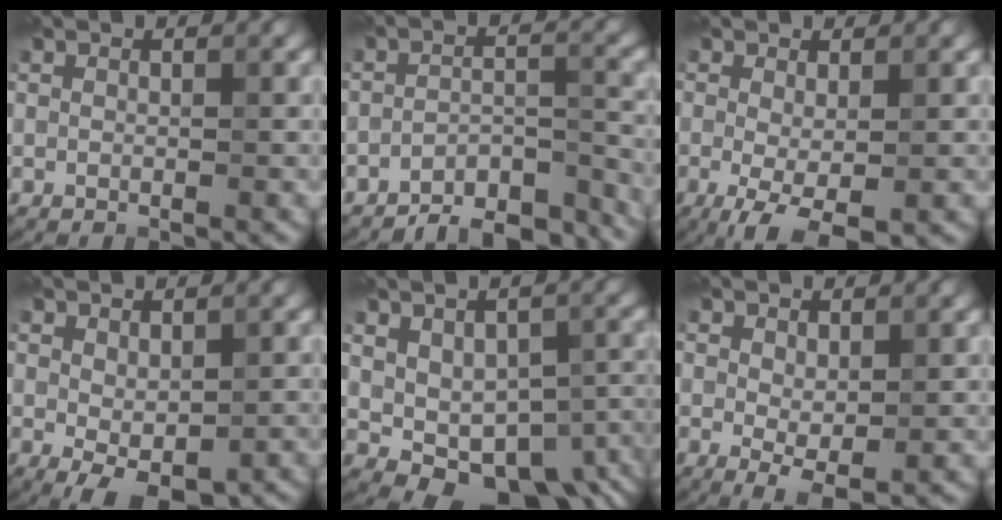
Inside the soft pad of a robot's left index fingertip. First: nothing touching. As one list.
[{"total": 7.7, "force": [-7.0, 2.0, 2.6], "torque": [-0.031, -0.006, -0.104]}, {"total": 4.2, "force": [-1.2, 1.3, 3.8], "torque": [-0.076, -0.011, -0.020]}, {"total": 4.1, "force": [-0.9, 2.1, 3.4], "torque": [-0.050, -0.013, -0.004]}, {"total": 10.1, "force": [-2.4, 5.9, 7.8], "torque": [-0.097, -0.015, -0.014]}, {"total": 2.4, "force": [0.2, 1.1, 2.2], "torque": [-0.035, -0.006, 0.009]}]